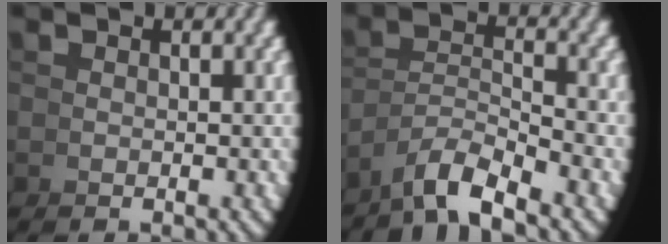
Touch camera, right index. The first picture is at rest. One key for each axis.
{"total": 4.7, "fx": -3.2, "fy": 2.2, "fz": 2.7, "tx": -0.052, "ty": -0.012, "tz": -0.051}